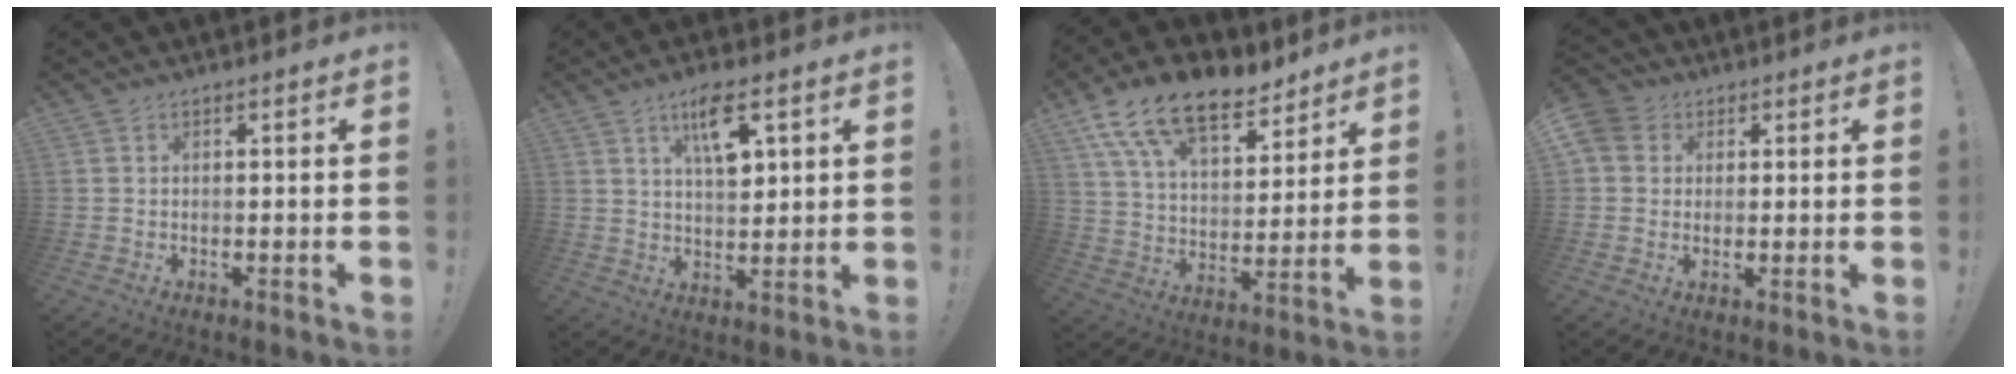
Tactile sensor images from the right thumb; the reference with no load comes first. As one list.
[{"total": 10.4, "force": [4.9, 4.0, 8.2], "torque": [-0.127, -0.012, 0.080]}, {"total": 17.9, "force": [12.0, 8.7, 9.9], "torque": [-0.168, -0.079, 0.217]}, {"total": 6.5, "force": [2.1, 5.8, 2.1], "torque": [-0.043, -0.005, 0.042]}]